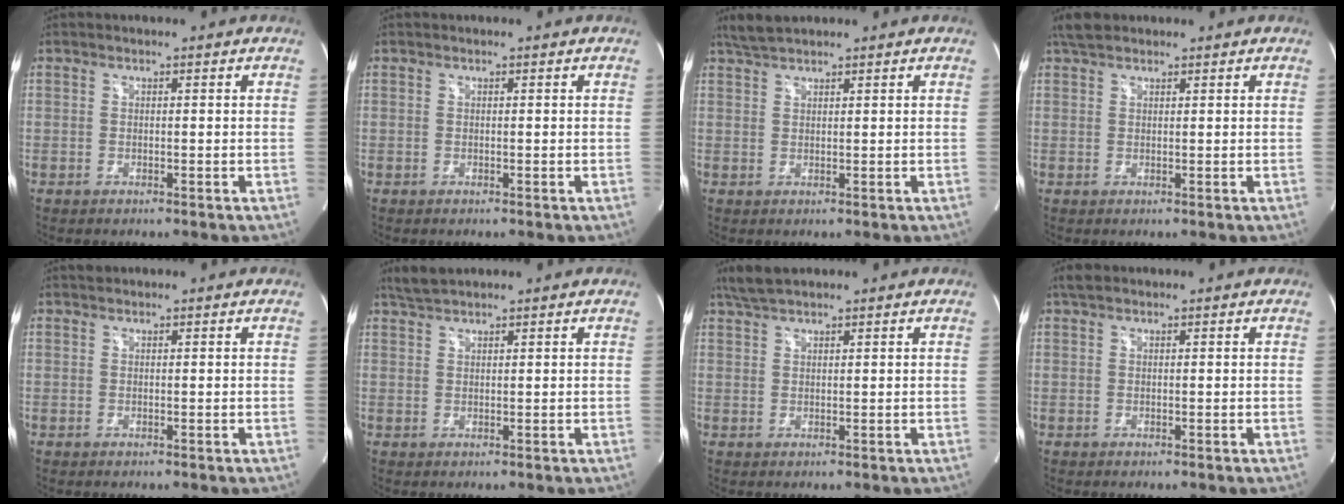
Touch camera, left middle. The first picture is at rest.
{"total": 0.0}
{"total": 3.0, "force": [2.8, 0.3, 1.1], "torque": [-0.031, 0.013, 0.056]}
{"total": 2.8, "force": [2.4, 1.1, 1.0], "torque": [-0.025, 0.015, 0.043]}
{"total": 0.5, "force": [0.5, 0.1, 0.0], "torque": [-0.011, 0.008, 0.011]}
{"total": 2.7, "force": [2.5, 0.2, 0.9], "torque": [-0.025, 0.012, 0.051]}
{"total": 3.6, "force": [3.1, 0.5, 1.7], "torque": [-0.044, 0.015, 0.063]}
{"total": 1.5, "force": [1.2, 0.6, 0.8], "torque": [-0.020, 0.016, 0.023]}